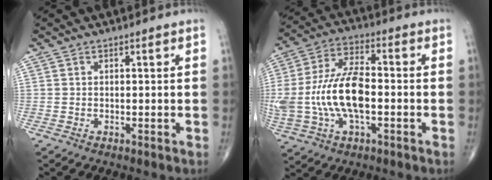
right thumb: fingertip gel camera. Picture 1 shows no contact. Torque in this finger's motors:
{"motor_torque": [2.25, 2.14, 1.85, -0.20, 0.22]}